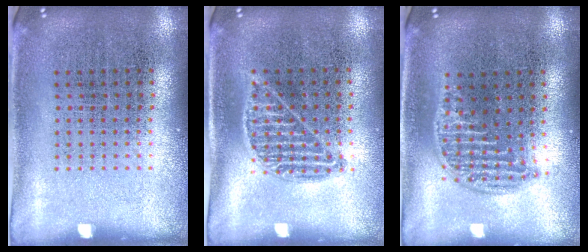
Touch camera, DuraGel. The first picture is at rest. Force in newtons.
{"total": 0.9, "press": 0.9, "slide": 0.4}
{"total": 1.2, "press": 1.1, "slide": 0.5}